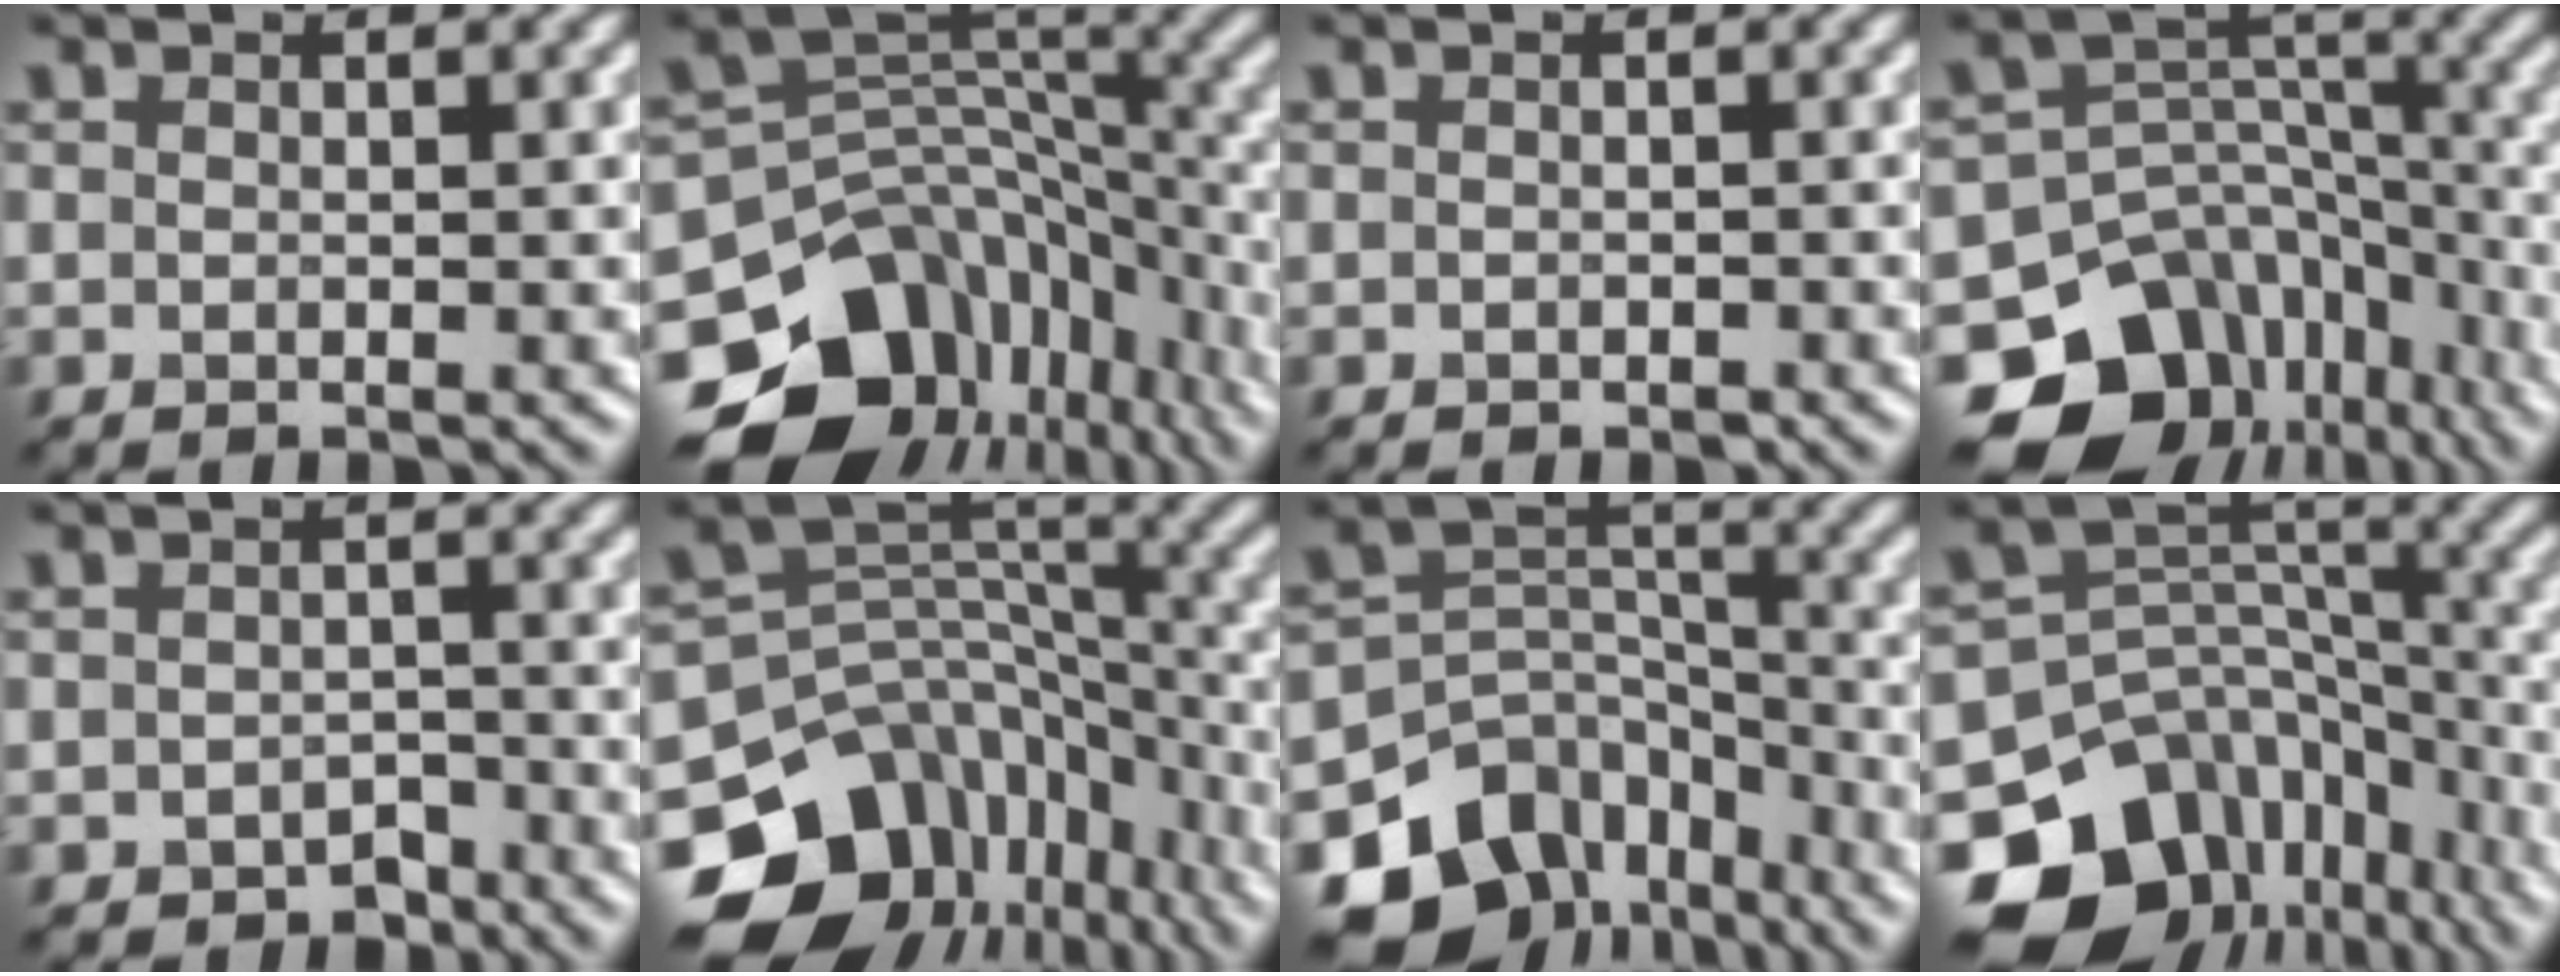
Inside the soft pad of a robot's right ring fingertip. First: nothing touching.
{"total": 15.3, "force": [-7.9, 10.9, 7.3], "torque": [-0.153, -0.001, -0.109]}
{"total": 0.6, "force": [-0.3, 0.3, -0.4], "torque": [0.009, -0.005, -0.003]}
{"total": 15.4, "force": [-10.4, 10.6, 4.0], "torque": [-0.099, -0.003, -0.140]}
{"total": 2.3, "force": [-1.7, 1.5, 0.4], "torque": [0.002, -0.002, -0.023]}
{"total": 15.0, "force": [-8.5, 10.6, 6.3], "torque": [-0.151, 0.002, -0.117]}
{"total": 12.9, "force": [-8.8, 8.6, 3.9], "torque": [-0.077, 0.005, -0.130]}
{"total": 14.4, "force": [-9.2, 9.9, 4.9], "torque": [-0.118, 0.006, -0.129]}